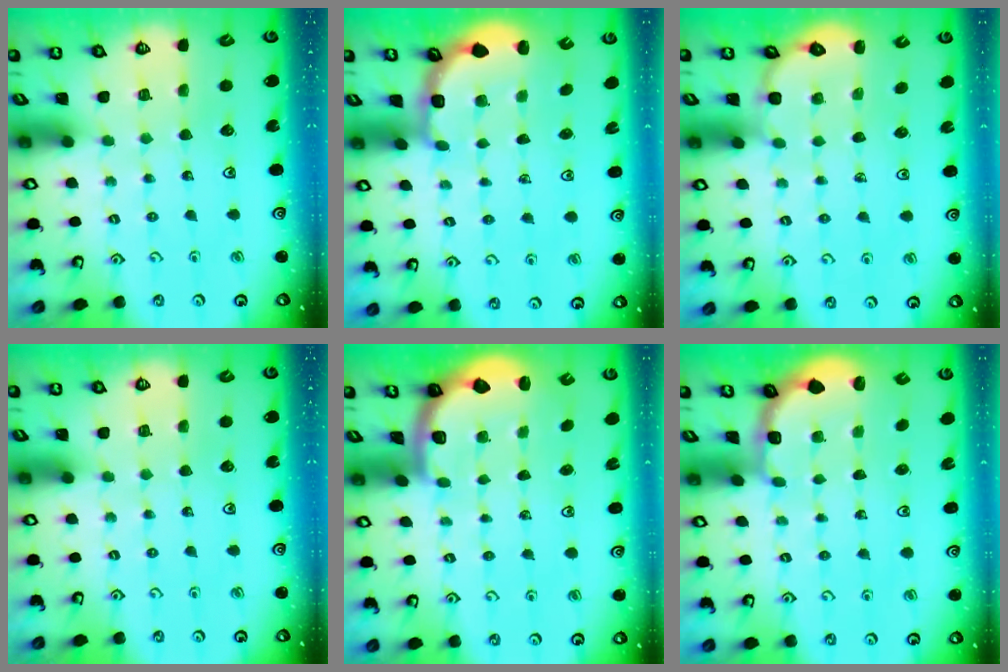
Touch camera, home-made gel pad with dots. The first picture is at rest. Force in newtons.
{"total": 2.7, "press": 2.4, "slide": 1.4}
{"total": 2.6, "press": 2.5, "slide": 0.5}
{"total": 0.0}
{"total": 2.0, "press": 1.9, "slide": 0.5}
{"total": 1.8, "press": 1.6, "slide": 0.8}